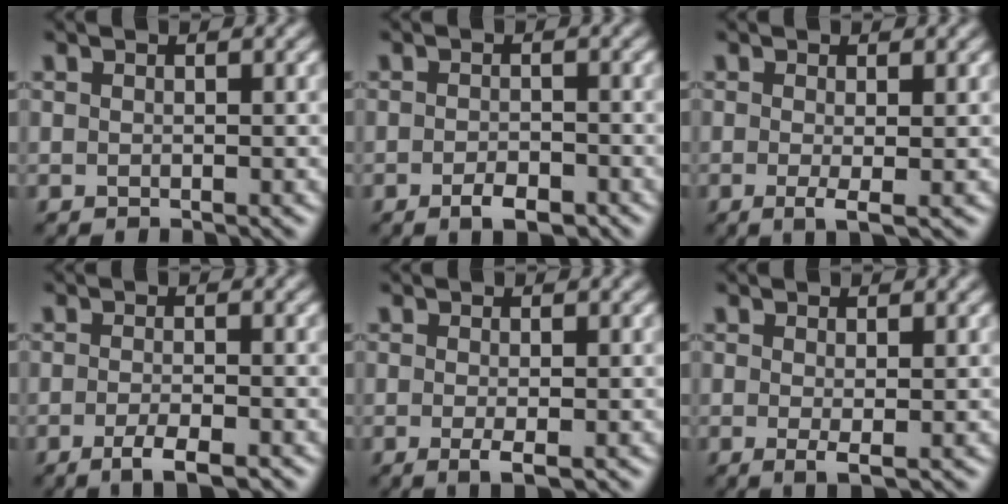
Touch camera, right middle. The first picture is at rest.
{"total": 2.4, "force": [-1.4, 1.0, 1.7], "torque": [-0.025, -0.001, -0.024]}
{"total": 1.9, "force": [-0.3, 0.3, 1.8], "torque": [-0.036, -0.009, -0.005]}
{"total": 3.0, "force": [-1.8, 0.7, 2.4], "torque": [-0.042, -0.004, -0.033]}
{"total": 1.7, "force": [-0.5, 0.3, 1.6], "torque": [-0.029, -0.008, -0.009]}
{"total": 1.3, "force": [0.0, 0.2, 1.3], "torque": [-0.023, -0.007, -0.002]}